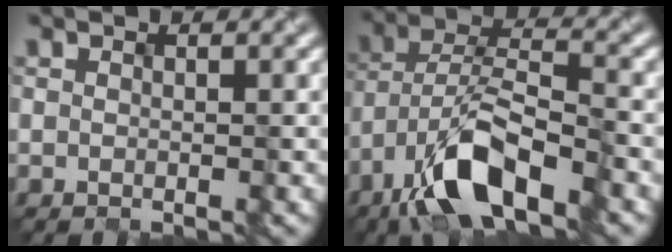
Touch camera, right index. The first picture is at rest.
{"total": 9.2, "force": [-6.0, 2.9, 6.4], "torque": [-0.118, 0.009, -0.111]}